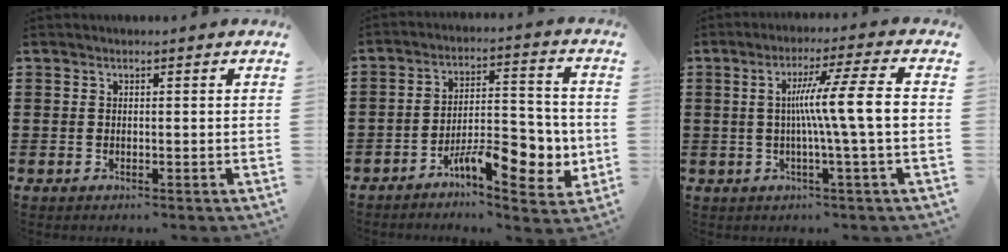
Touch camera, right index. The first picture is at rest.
{"total": 9.9, "force": [-4.9, 3.8, 7.6], "torque": [-0.093, 0.009, -0.085]}
{"total": 9.0, "force": [-0.1, -0.8, 9.0], "torque": [-0.164, -0.002, -0.011]}